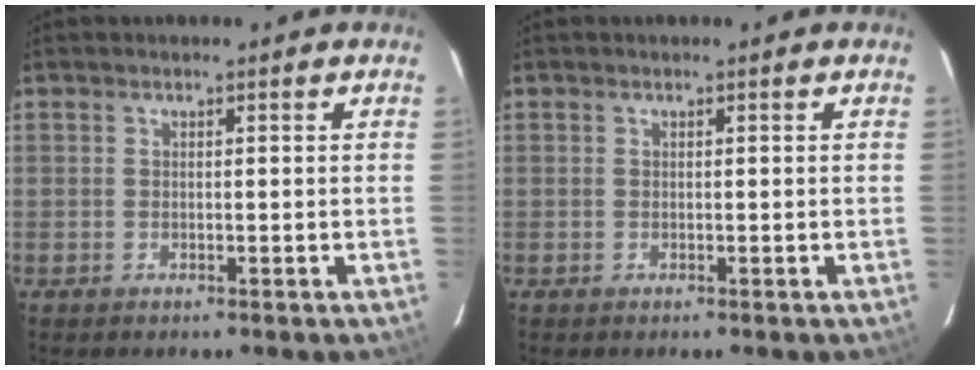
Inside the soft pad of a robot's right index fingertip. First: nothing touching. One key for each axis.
{"total": 0.0}